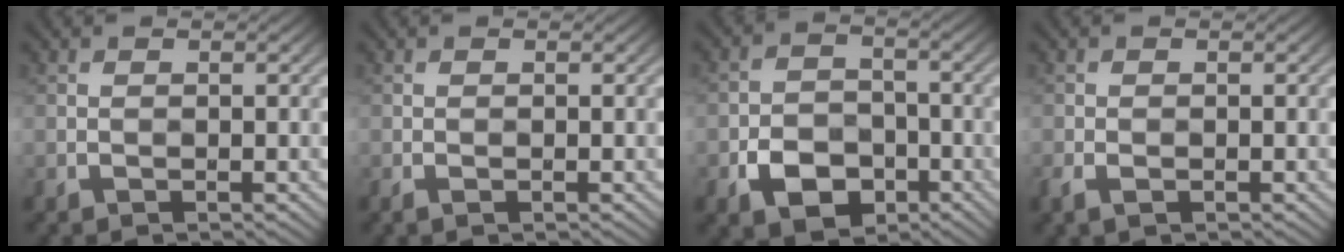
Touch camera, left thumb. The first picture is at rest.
{"total": 0.7, "force": [-0.5, 0.2, 0.4], "torque": [-0.007, 0.006, -0.005]}
{"total": 6.1, "force": [-1.6, 4.7, 3.6], "torque": [-0.064, -0.009, -0.031]}
{"total": 1.8, "force": [-0.7, 1.1, 1.3], "torque": [-0.022, -0.010, -0.017]}